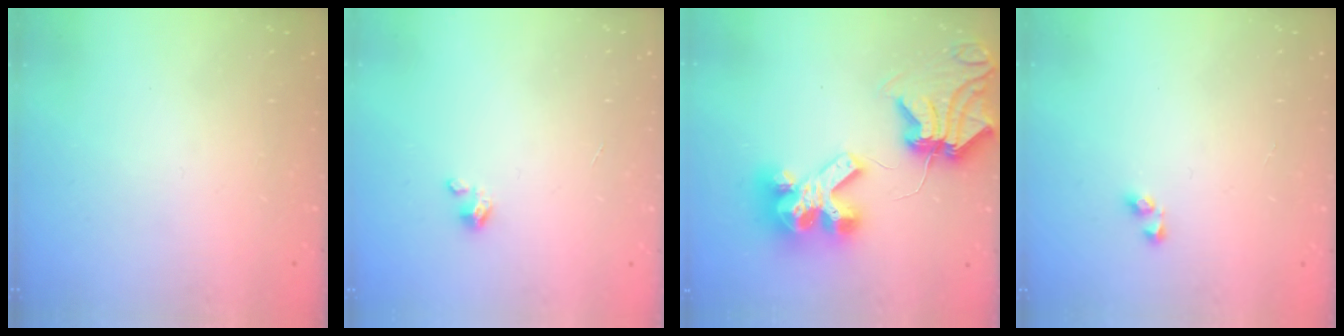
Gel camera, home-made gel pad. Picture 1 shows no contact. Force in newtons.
{"total": 2.0, "press": 1.9, "slide": 0.3}
{"total": 15.4, "press": 15.3, "slide": 2.1}
{"total": 2.9, "press": 2.9, "slide": 0.2}